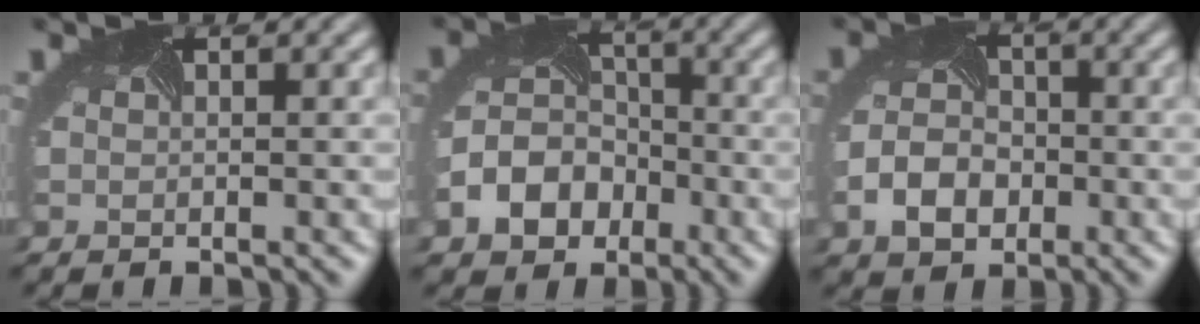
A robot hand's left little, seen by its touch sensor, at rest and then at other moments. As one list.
[{"total": 5.6, "force": [-2.5, 4.5, 2.2], "torque": [-0.048, 0.001, -0.055]}, {"total": 3.5, "force": [-1.5, 2.8, 1.5], "torque": [-0.037, -0.001, -0.033]}]